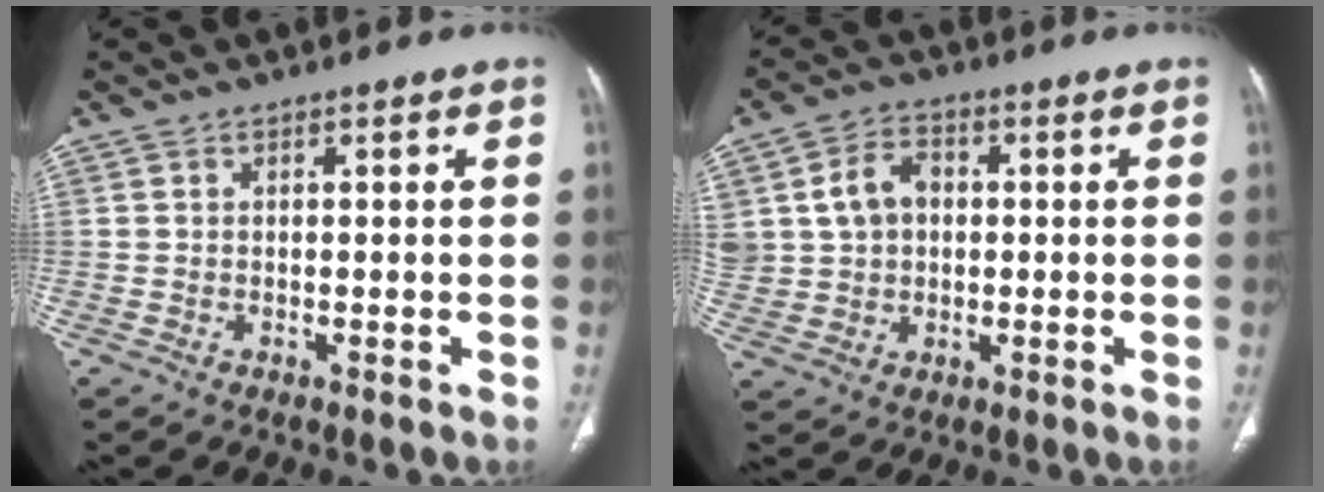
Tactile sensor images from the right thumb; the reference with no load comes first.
{"total": 10.1, "force": [1.8, 8.0, 5.9], "torque": [-0.099, 0.009, 0.037]}